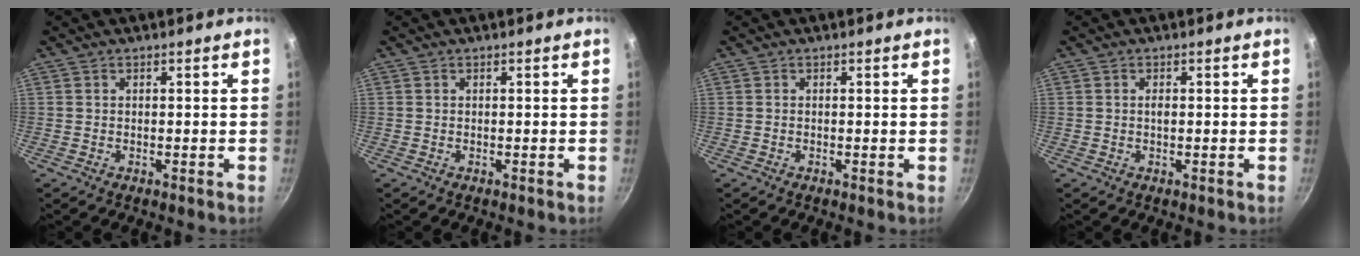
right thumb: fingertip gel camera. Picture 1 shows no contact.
{"total": 0.0}
{"total": 0.0}
{"total": 1.0, "force": [0.1, 0.5, 0.9], "torque": [-0.013, 0.001, 0.001]}